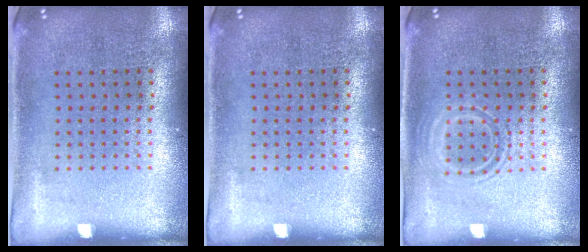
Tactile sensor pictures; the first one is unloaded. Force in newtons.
{"total": 0.0}
{"total": 1.0, "press": 1.0, "slide": 0.2}